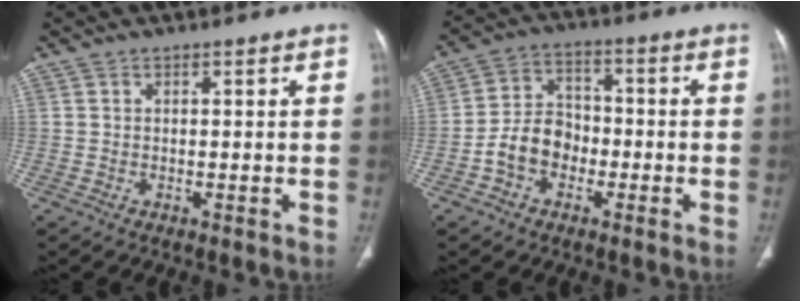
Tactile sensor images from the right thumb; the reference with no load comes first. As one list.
[{"total": 8.0, "force": [-2.7, 6.4, 4.1], "torque": [-0.056, 0.036, -0.058]}]